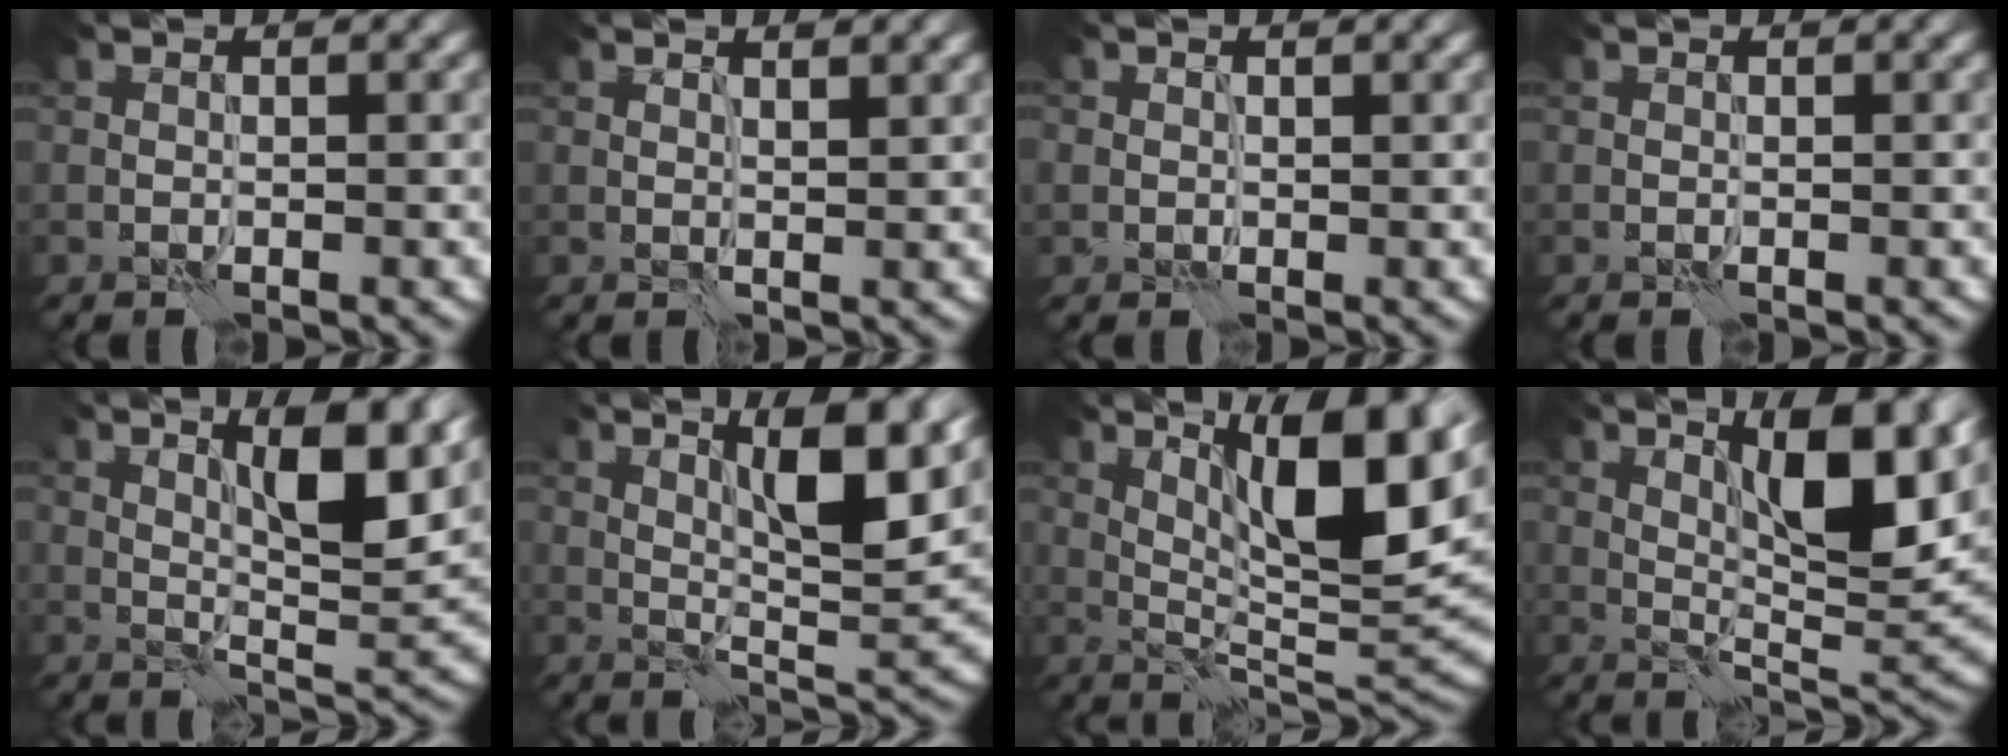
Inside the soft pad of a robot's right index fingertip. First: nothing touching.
{"total": 1.2, "force": [0.9, 0.0, 0.7], "torque": [-0.012, -0.002, 0.019]}
{"total": 0.7, "force": [0.2, 0.7, 0.2], "torque": [-0.005, 0.000, 0.004]}
{"total": 0.0}
{"total": 7.5, "force": [3.6, 1.7, 6.4], "torque": [-0.100, -0.003, 0.063]}
{"total": 8.5, "force": [3.9, 1.7, 7.4], "torque": [-0.114, 0.000, 0.068]}
{"total": 12.3, "force": [5.3, 2.9, 10.8], "torque": [-0.169, 0.004, 0.093]}
{"total": 9.8, "force": [4.1, 2.7, 8.5], "torque": [-0.129, 0.002, 0.069]}